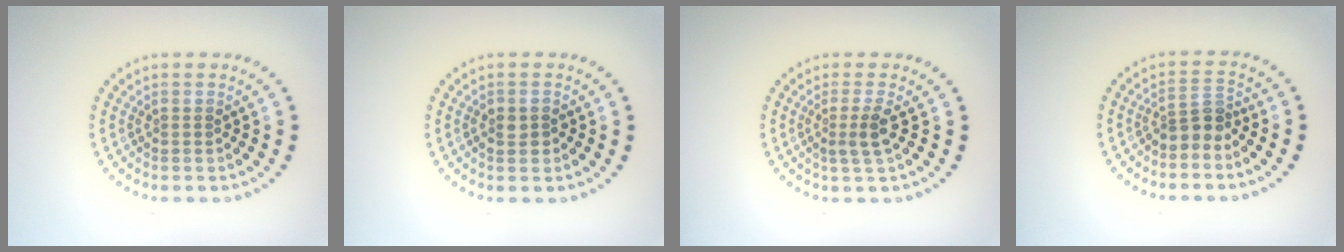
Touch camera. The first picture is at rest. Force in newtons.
{"total": 1.6, "press": 1.5, "slide": 0.5}
{"total": 1.9, "press": 1.5, "slide": 1.2}
{"total": 2.3, "press": 1.8, "slide": 1.5}